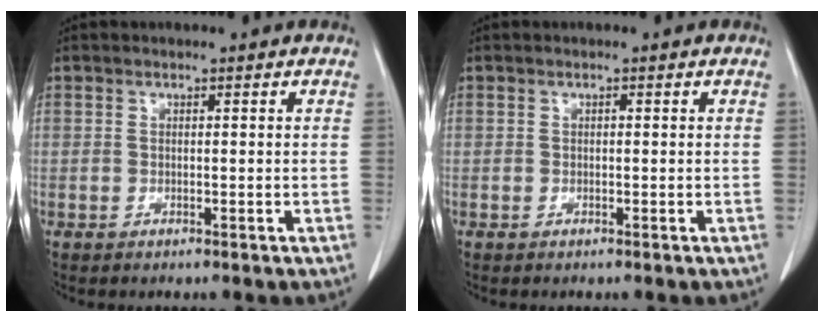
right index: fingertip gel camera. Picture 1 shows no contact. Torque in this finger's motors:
{"motor_torque": [0.13, -0.06, 0.04, 0.01]}